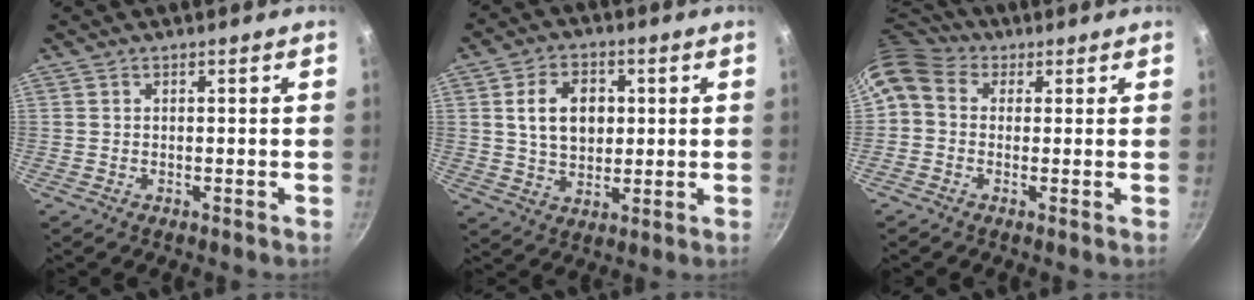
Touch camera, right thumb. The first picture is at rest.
{"total": 10.0, "force": [1.8, 7.2, 6.7], "torque": [-0.089, 0.000, 0.032]}
{"total": 8.3, "force": [1.6, 6.7, 4.6], "torque": [-0.082, 0.020, 0.010]}